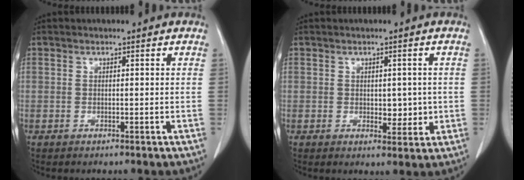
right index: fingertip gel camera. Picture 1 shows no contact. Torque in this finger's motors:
{"motor_torque": [-0.07, 0.03, -0.05, 0.00]}